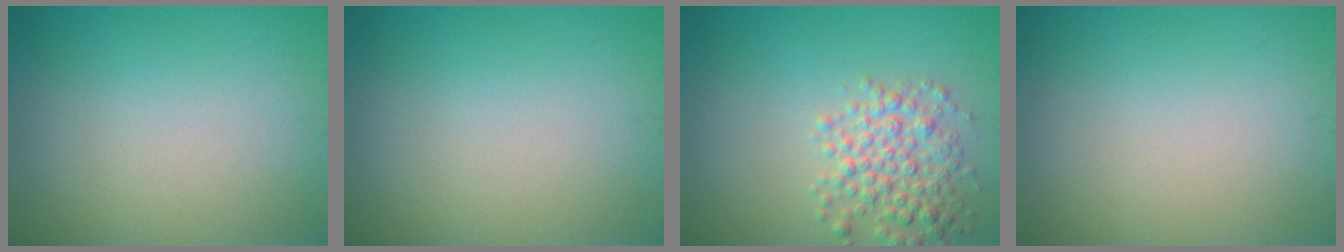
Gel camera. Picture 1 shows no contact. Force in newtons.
{"total": 0.0}
{"total": 3.9, "press": 3.9, "slide": 0.1}
{"total": 0.0}